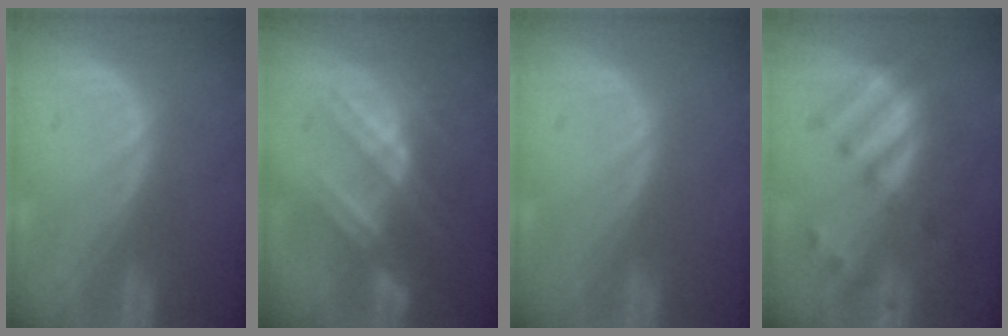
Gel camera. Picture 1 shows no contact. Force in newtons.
{"total": 7.8, "press": 7.2, "slide": 2.9}
{"total": 0.0}
{"total": 7.9, "press": 7.1, "slide": 3.5}